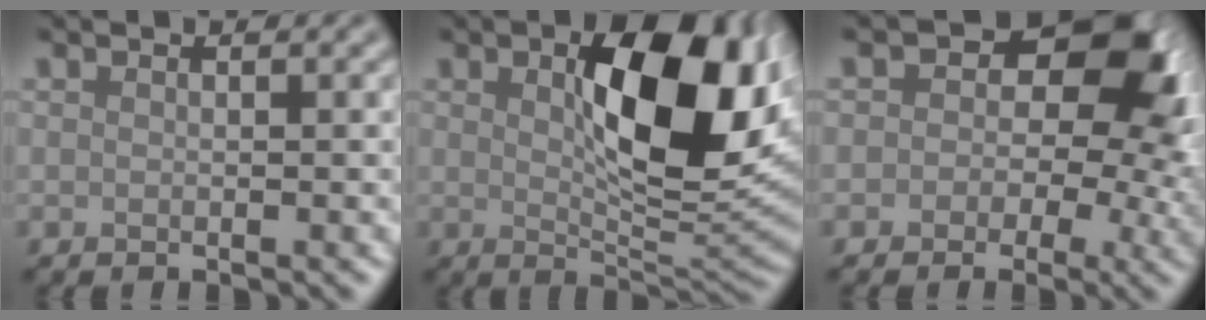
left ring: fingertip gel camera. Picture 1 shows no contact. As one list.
[{"total": 11.7, "force": [2.4, 5.3, 10.2], "torque": [-0.146, 0.000, 0.046]}, {"total": 7.9, "force": [1.2, 5.7, 5.3], "torque": [-0.030, 0.000, 0.007]}]